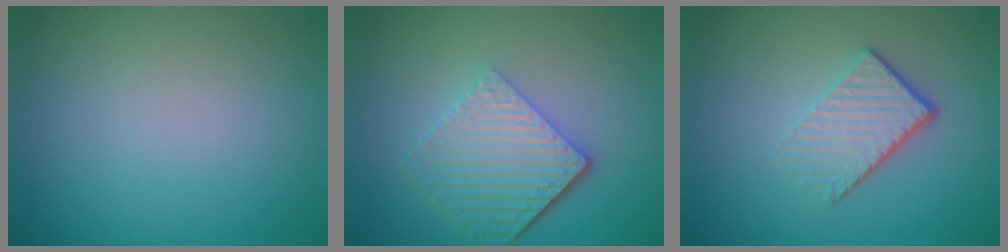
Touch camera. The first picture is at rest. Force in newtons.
{"total": 6.2, "press": 4.2, "slide": 4.6}
{"total": 4.1, "press": 2.8, "slide": 3.0}